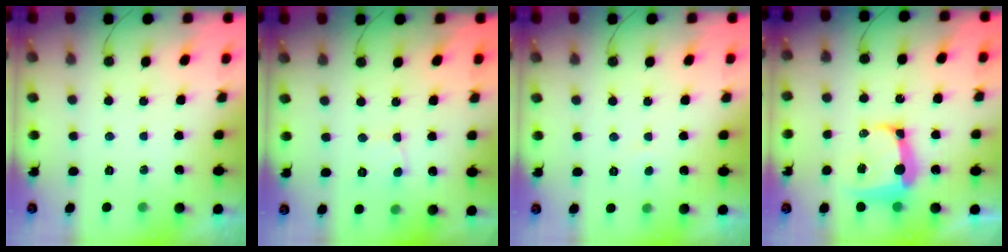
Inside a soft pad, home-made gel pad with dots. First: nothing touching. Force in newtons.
{"total": 3.3, "press": 3.3, "slide": 0.2}
{"total": 1.6, "press": 1.5, "slide": 0.2}
{"total": 11.2, "press": 11.1, "slide": 1.4}